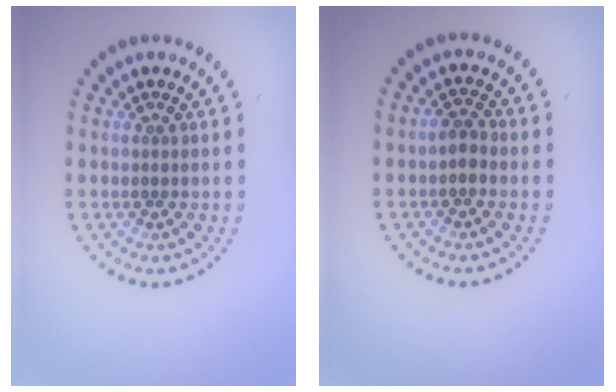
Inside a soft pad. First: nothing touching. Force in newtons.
{"total": 1.4, "press": 1.3, "slide": 0.4}